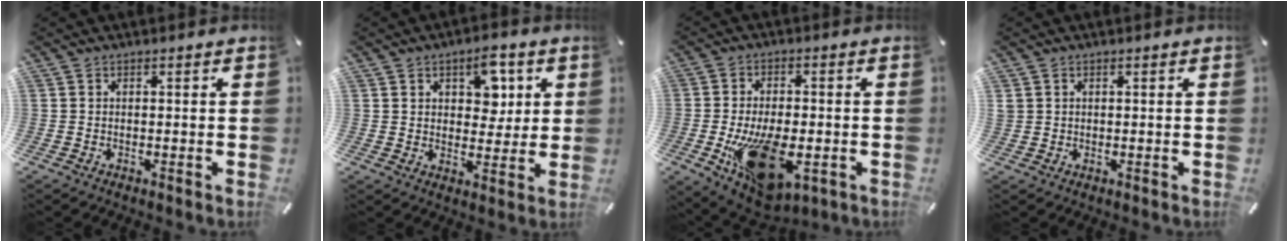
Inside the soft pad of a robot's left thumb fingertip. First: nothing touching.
{"total": 8.9, "force": [3.7, 5.9, 5.5], "torque": [-0.064, -0.005, 0.059]}
{"total": 17.4, "force": [-4.4, 9.4, 13.9], "torque": [-0.235, -0.009, -0.061]}
{"total": 1.2, "force": [0.6, 1.0, 0.2], "torque": [-0.003, 0.002, 0.011]}